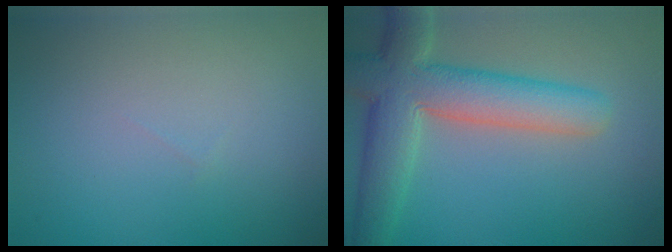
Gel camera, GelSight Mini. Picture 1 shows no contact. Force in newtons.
{"total": 8.1, "press": 8.1, "slide": 0.6}